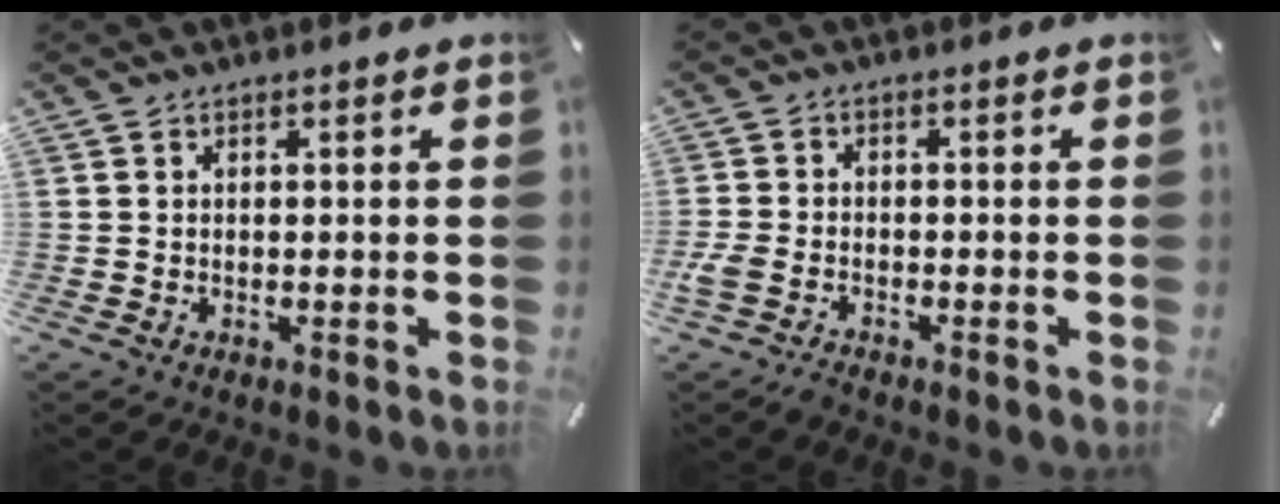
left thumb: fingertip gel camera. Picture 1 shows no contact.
{"total": 3.7, "force": [-2.6, 1.8, 1.9], "torque": [-0.058, 0.004, -0.055]}